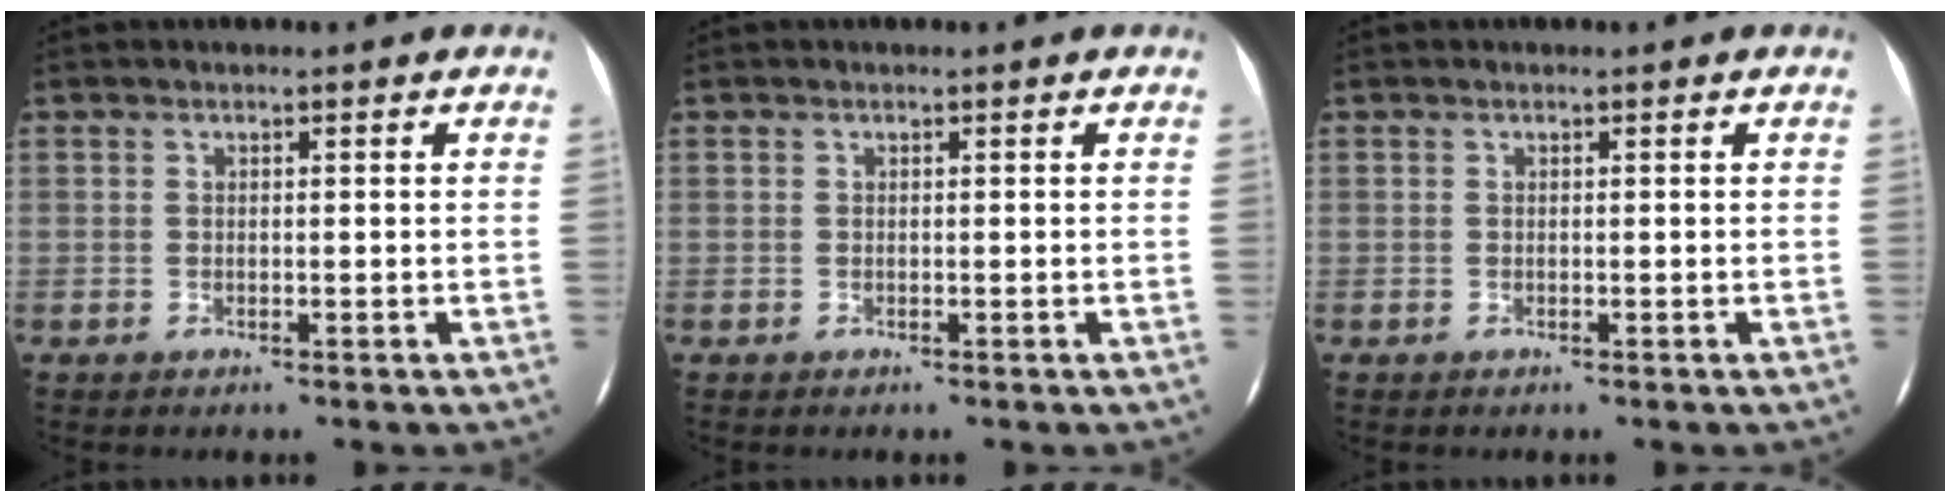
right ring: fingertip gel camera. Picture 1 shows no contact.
{"total": 0.0}
{"total": 0.0}